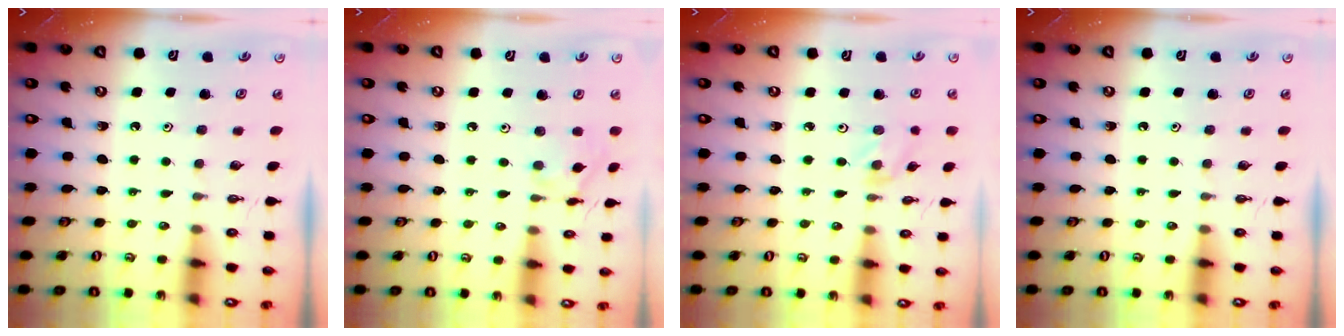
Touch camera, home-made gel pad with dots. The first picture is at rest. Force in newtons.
{"total": 7.3, "press": 7.2, "slide": 0.4}
{"total": 1.2, "press": 1.1, "slide": 0.2}
{"total": 0.0}